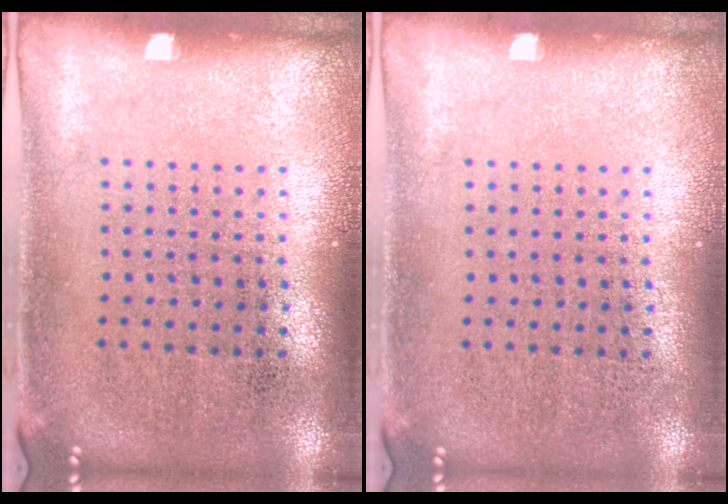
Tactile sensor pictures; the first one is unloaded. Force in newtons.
{"total": 0.0}